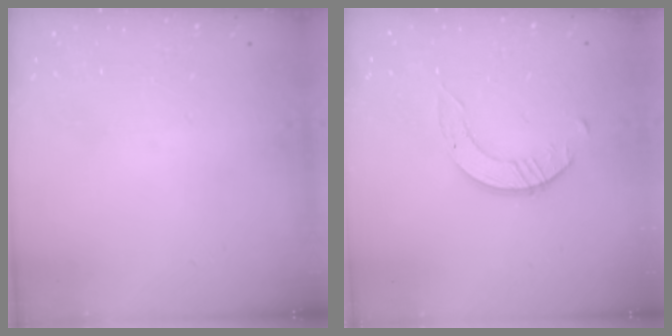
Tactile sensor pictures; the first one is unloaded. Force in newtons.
{"total": 1.6, "press": 1.6, "slide": 0.2}